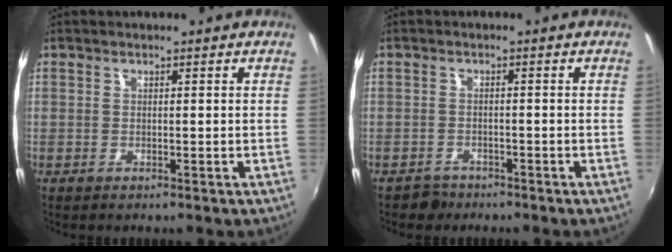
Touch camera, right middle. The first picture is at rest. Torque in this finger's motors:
{"motor_torque": [-0.36, -0.08, -0.04, -0.01]}